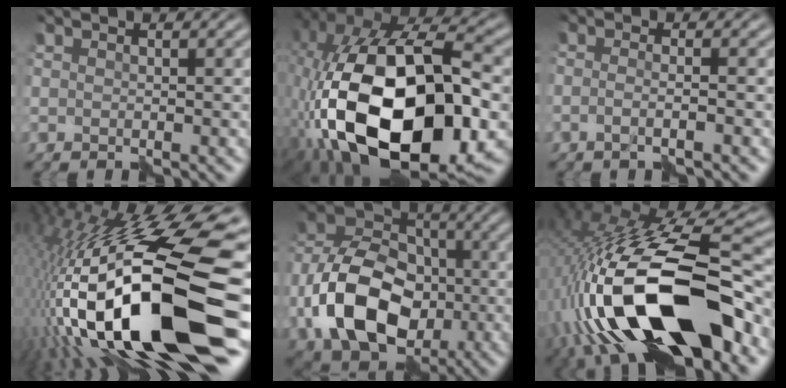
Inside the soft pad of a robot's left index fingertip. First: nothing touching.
{"total": 19.6, "force": [-4.6, 10.6, 15.8], "torque": [-0.338, -0.016, -0.066]}
{"total": 2.9, "force": [-0.2, 1.5, 2.5], "torque": [-0.011, -0.001, -0.029]}
{"total": 19.6, "force": [-4.0, 6.3, 18.1], "torque": [-0.341, -0.034, -0.059]}
{"total": 12.7, "force": [-4.0, 8.9, 8.1], "torque": [-0.166, -0.003, -0.086]}
{"total": 17.7, "force": [-6.8, 6.4, 15.0], "torque": [-0.268, 0.015, -0.114]}